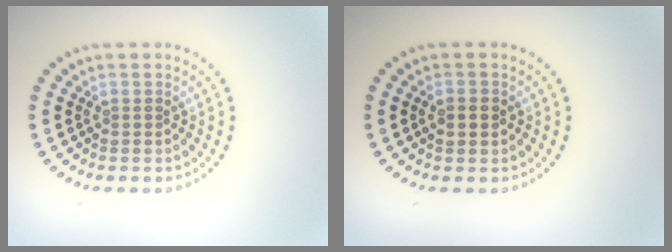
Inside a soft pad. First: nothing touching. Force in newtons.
{"total": 1.8, "press": 1.8, "slide": 0.1}